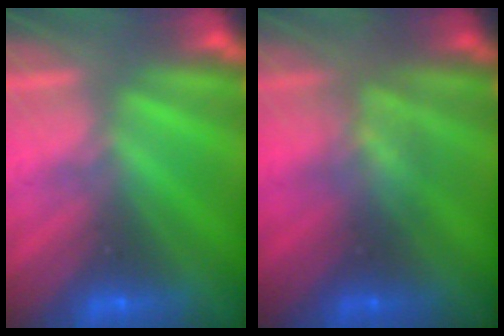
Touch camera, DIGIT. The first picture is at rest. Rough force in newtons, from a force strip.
{"total": 2.7}